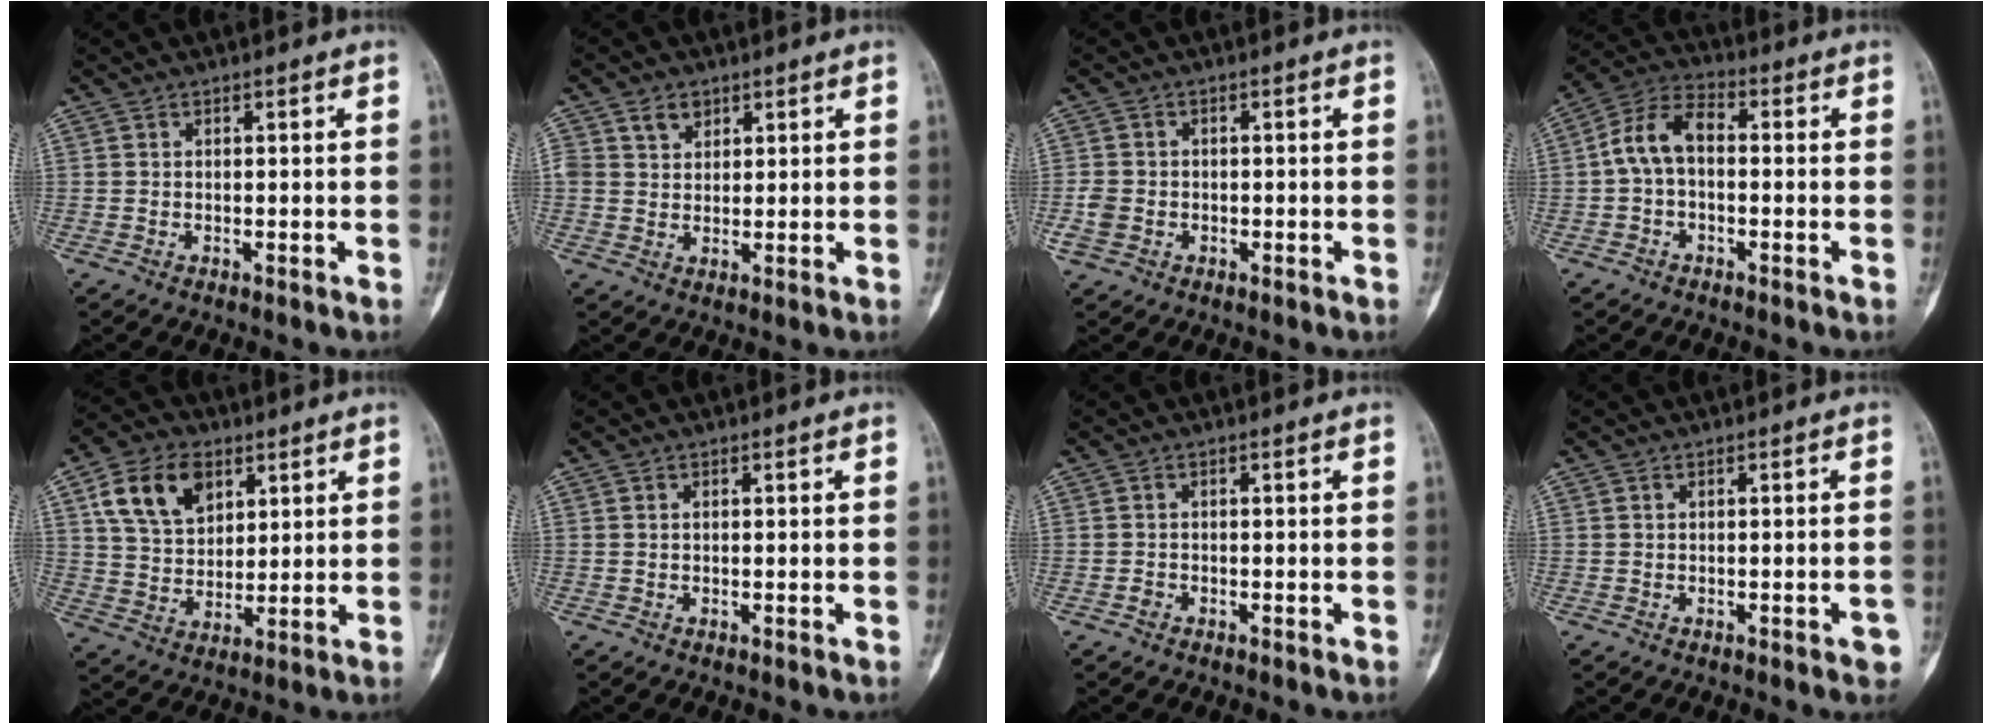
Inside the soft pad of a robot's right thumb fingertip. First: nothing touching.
{"total": 3.9, "force": [2.0, 3.0, 1.4], "torque": [-0.008, -0.009, 0.039]}
{"total": 3.7, "force": [-1.2, 2.9, 1.9], "torque": [-0.039, 0.007, -0.022]}
{"total": 8.0, "force": [-0.4, 4.7, 6.5], "torque": [-0.121, 0.026, -0.021]}
{"total": 12.3, "force": [5.3, 8.3, 7.4], "torque": [-0.108, -0.012, 0.099]}
{"total": 0.0}
{"total": 0.9, "force": [-0.6, 0.6, 0.3], "torque": [-0.009, 0.002, -0.013]}
{"total": 2.5, "force": [-1.2, 0.7, 2.1], "torque": [-0.021, 0.004, -0.013]}